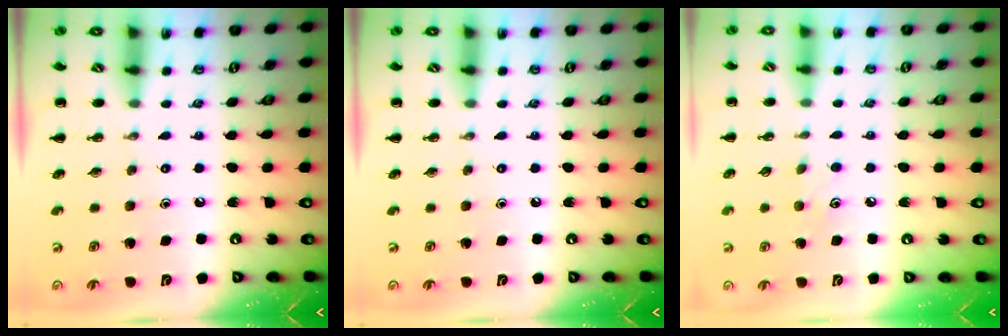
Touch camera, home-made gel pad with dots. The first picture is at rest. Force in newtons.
{"total": 0.0}
{"total": 5.0, "press": 4.8, "slide": 1.3}